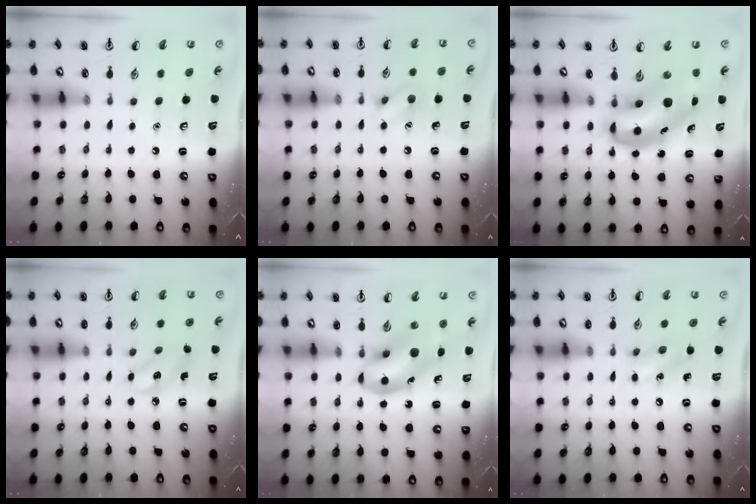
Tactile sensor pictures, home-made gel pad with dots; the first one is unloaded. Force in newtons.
{"total": 6.1, "press": 6.0, "slide": 1.0}
{"total": 10.1, "press": 9.7, "slide": 3.0}
{"total": 3.0, "press": 2.9, "slide": 0.8}
{"total": 10.7, "press": 10.3, "slide": 3.0}
{"total": 7.3, "press": 7.2, "slide": 1.3}